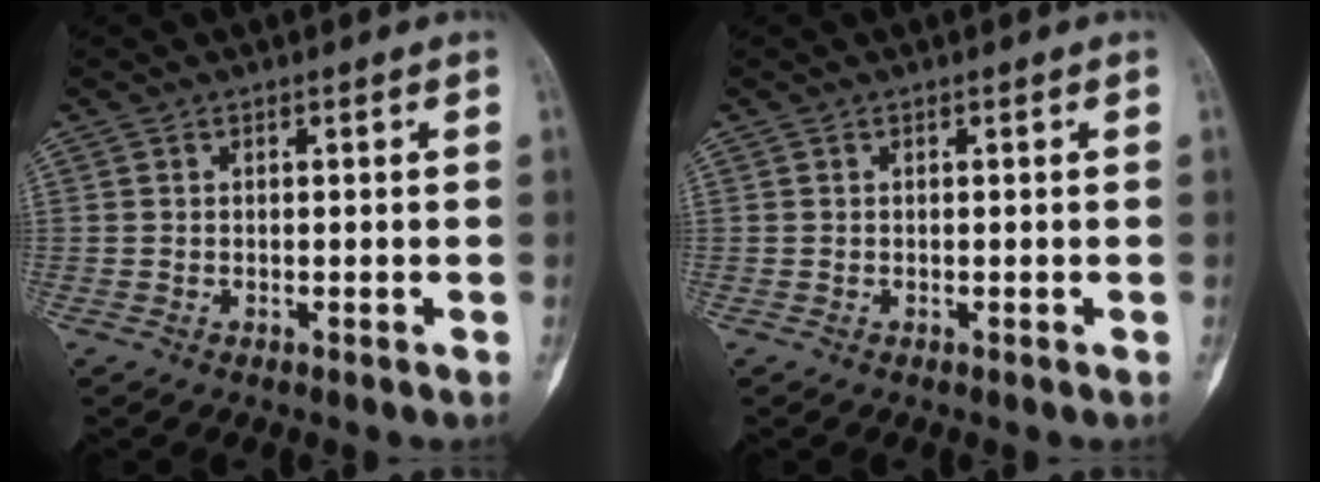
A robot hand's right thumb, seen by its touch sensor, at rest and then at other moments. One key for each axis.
{"total": 0.0}